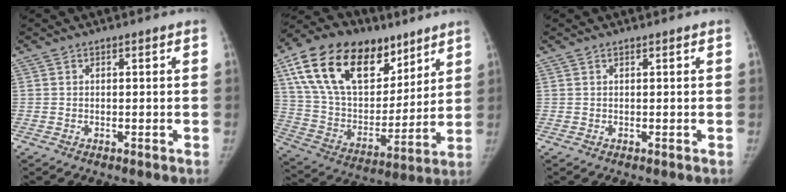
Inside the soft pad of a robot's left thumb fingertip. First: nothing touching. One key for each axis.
{"total": 27.6, "fx": 14.9, "fy": 16.1, "fz": 16.7, "tx": -0.274, "ty": -0.016, "tz": 0.266}
{"total": 0.0}